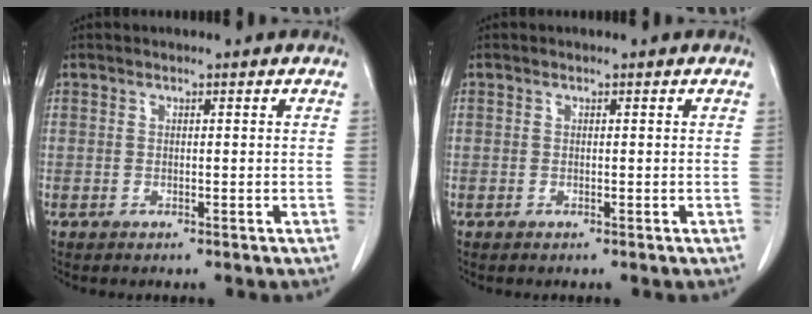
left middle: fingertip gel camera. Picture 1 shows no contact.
{"total": 0.0}